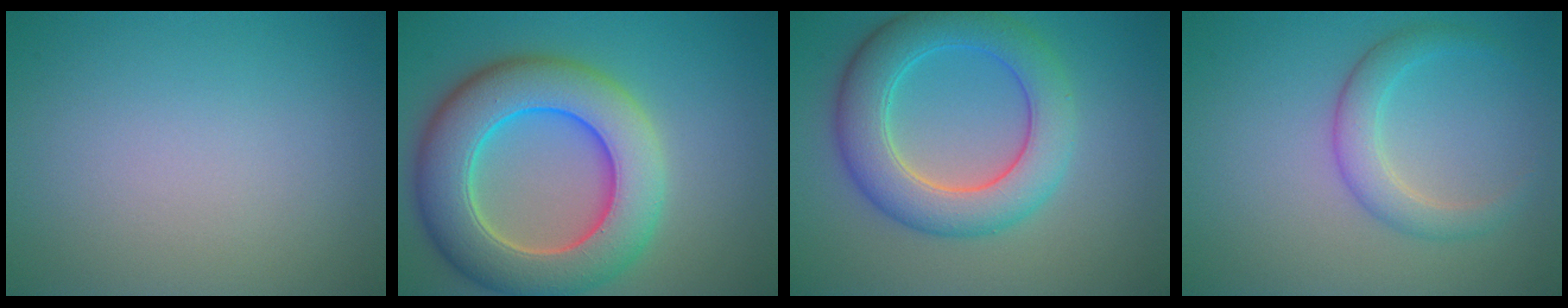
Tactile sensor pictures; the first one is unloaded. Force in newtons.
{"total": 10.5, "press": 10.5, "slide": 0.7}
{"total": 6.9, "press": 6.9, "slide": 0.2}
{"total": 2.8, "press": 2.8, "slide": 0.2}